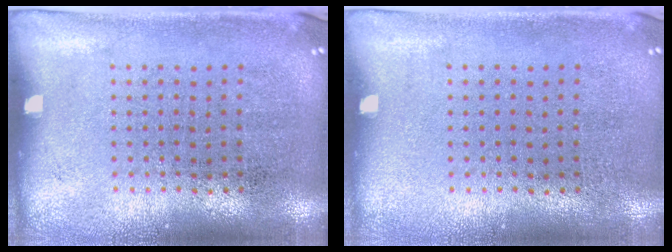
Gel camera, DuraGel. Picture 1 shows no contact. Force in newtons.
{"total": 0.0}